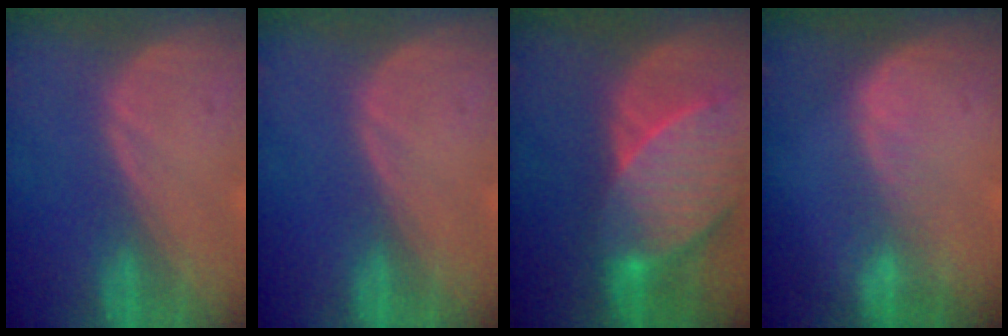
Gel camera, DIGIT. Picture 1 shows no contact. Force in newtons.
{"total": 0.0}
{"total": 9.5, "press": 8.6, "slide": 3.8}
{"total": 2.4, "press": 2.4, "slide": 0.2}